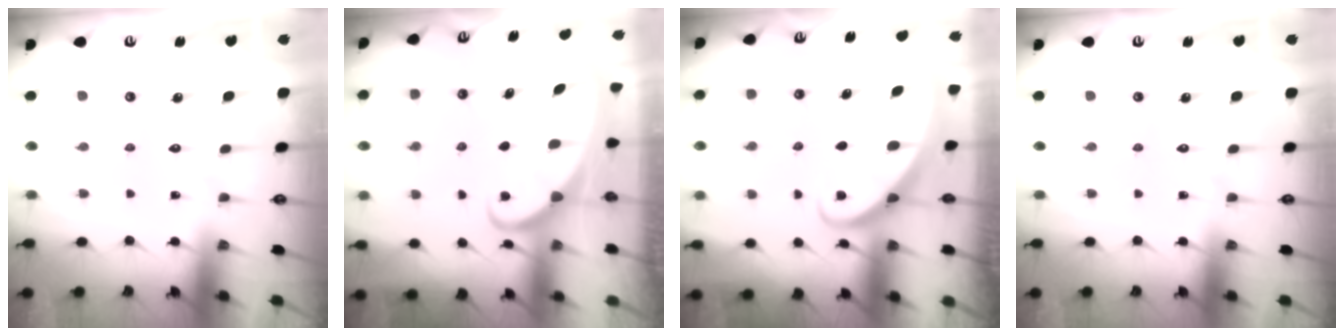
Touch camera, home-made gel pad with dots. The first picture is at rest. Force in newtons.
{"total": 2.1, "press": 2.0, "slide": 0.3}
{"total": 2.7, "press": 2.7, "slide": 0.2}
{"total": 0.0}